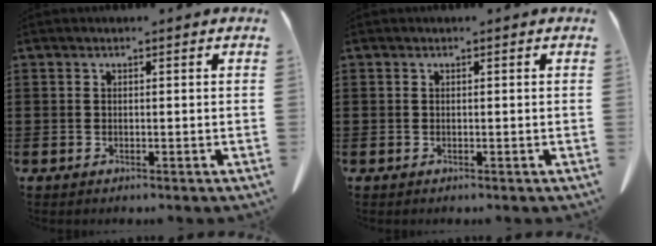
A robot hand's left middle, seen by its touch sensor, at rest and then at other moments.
{"total": 0.0}